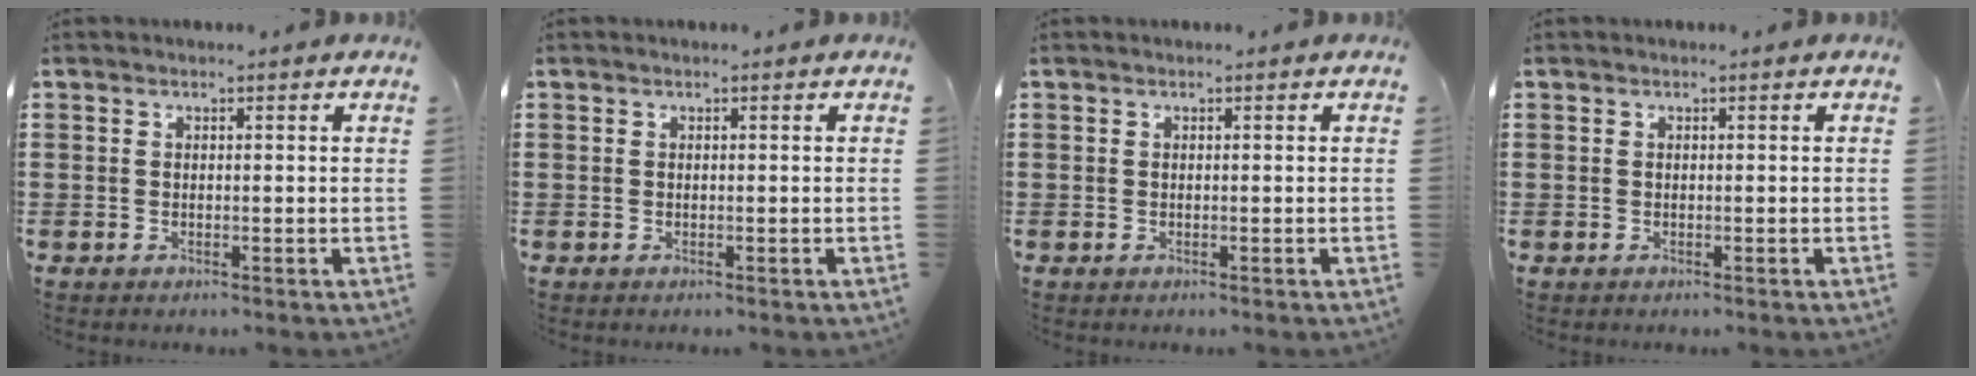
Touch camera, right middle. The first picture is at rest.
{"total": 0.0}
{"total": 0.0}
{"total": 0.0}